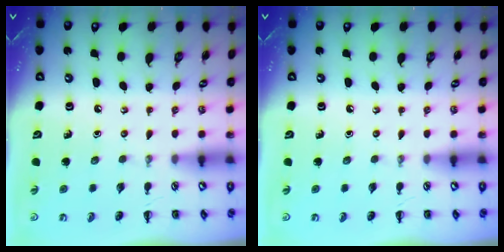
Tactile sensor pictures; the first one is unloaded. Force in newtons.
{"total": 0.0}